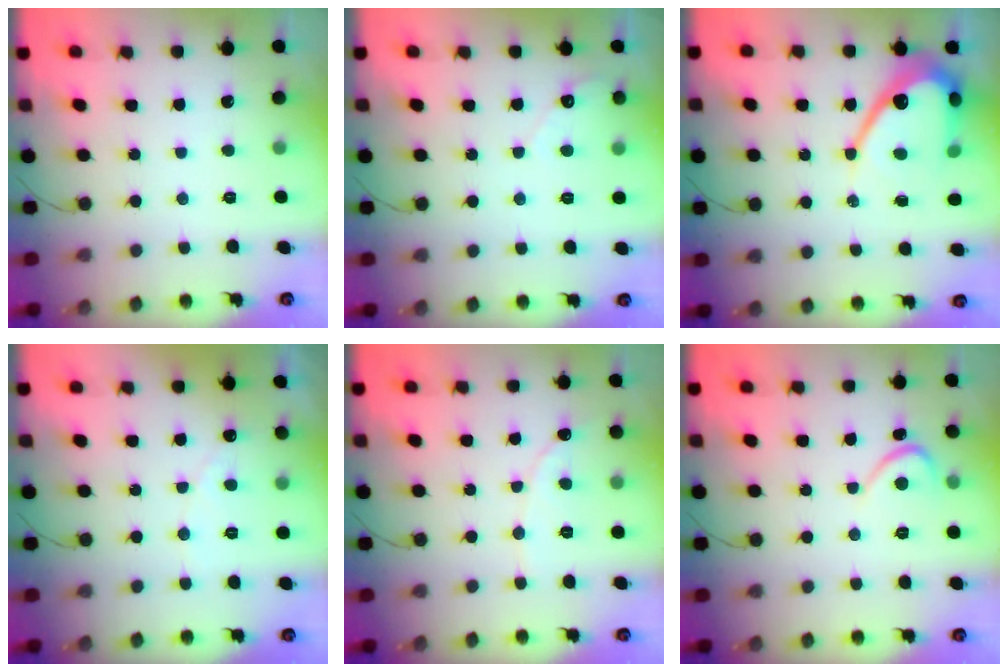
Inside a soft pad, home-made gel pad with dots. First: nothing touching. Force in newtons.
{"total": 2.7, "press": 2.7, "slide": 0.2}
{"total": 11.5, "press": 11.5, "slide": 1.0}
{"total": 2.8, "press": 2.8, "slide": 0.1}
{"total": 2.2, "press": 2.2, "slide": 0.2}
{"total": 2.7, "press": 2.7, "slide": 0.3}